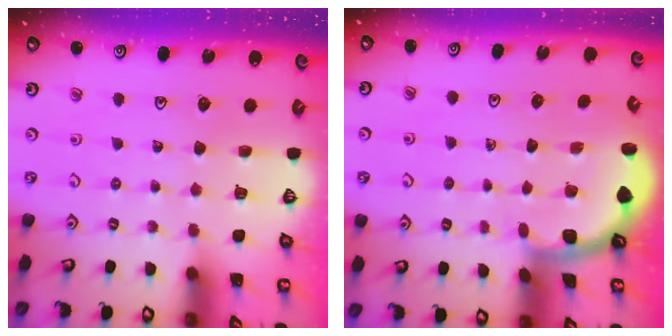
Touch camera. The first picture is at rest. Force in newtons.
{"total": 1.7, "press": 1.7, "slide": 0.1}